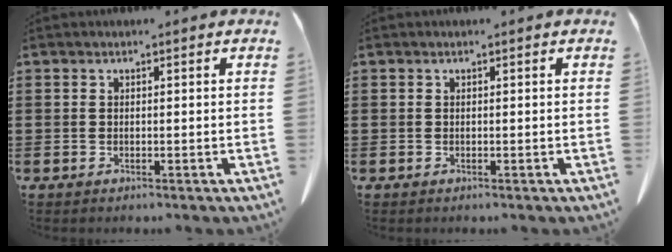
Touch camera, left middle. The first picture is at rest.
{"total": 0.0}